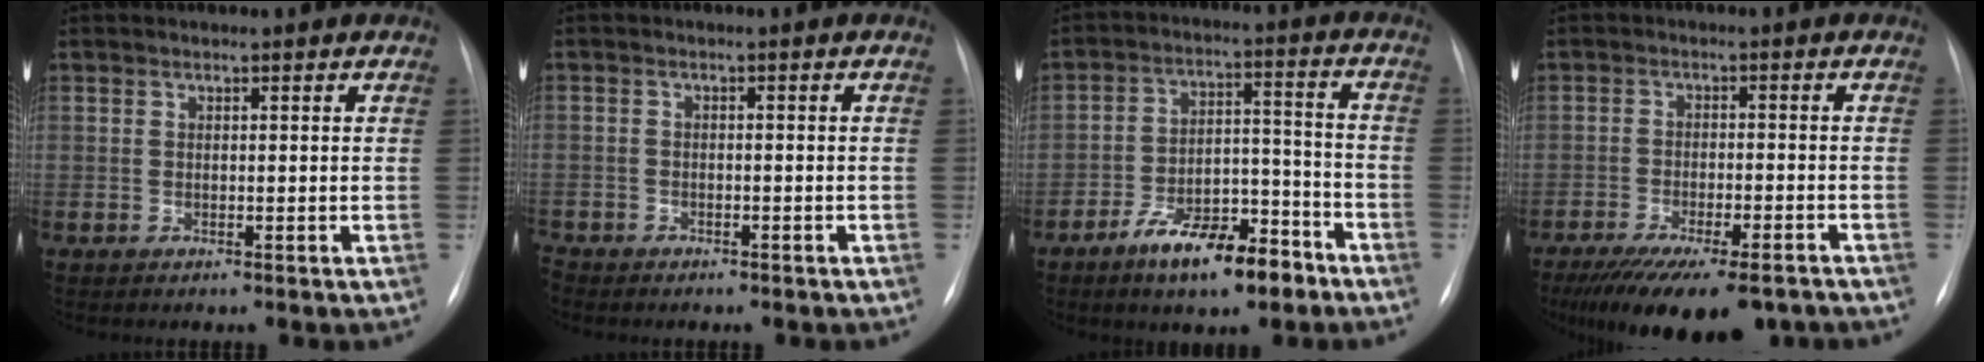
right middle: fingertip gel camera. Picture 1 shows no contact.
{"total": 3.9, "force": [-3.2, 1.7, 1.1], "torque": [-0.017, -0.002, -0.047]}
{"total": 11.5, "force": [-7.6, 4.2, 7.5], "torque": [-0.121, 0.016, -0.127]}
{"total": 16.5, "force": [-12.9, 4.2, 9.4], "torque": [-0.141, -0.021, -0.185]}